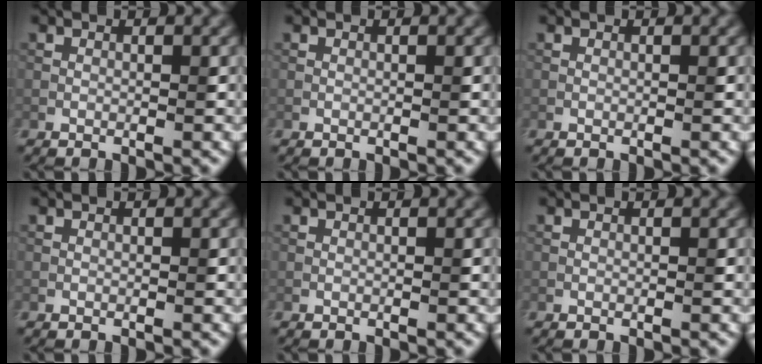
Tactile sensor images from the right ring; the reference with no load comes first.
{"total": 0.0}
{"total": 0.0}
{"total": 0.0}
{"total": 0.0}
{"total": 0.0}